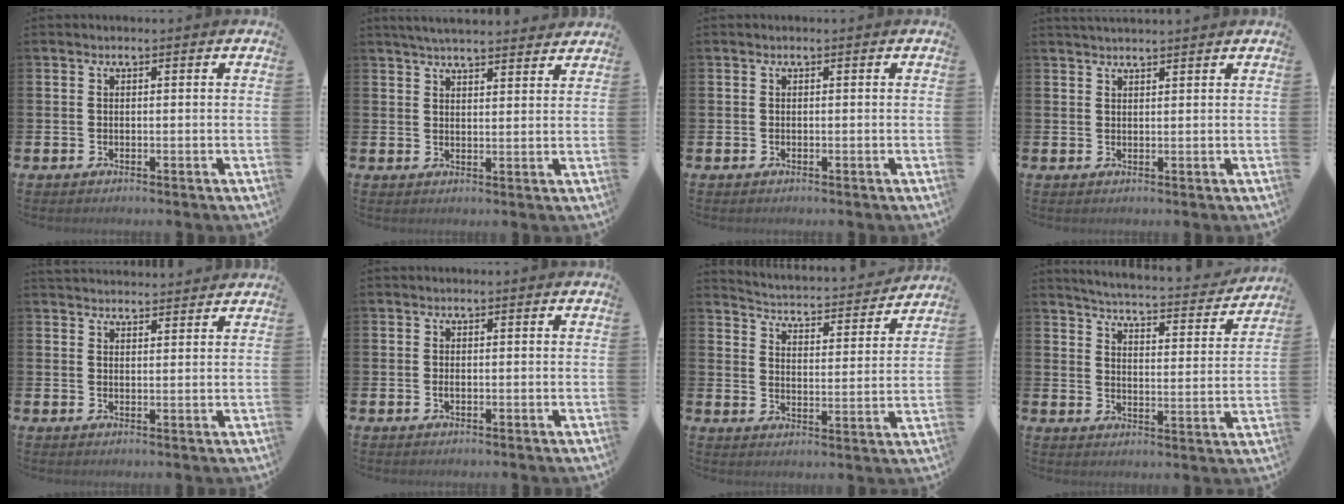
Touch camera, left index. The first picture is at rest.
{"total": 4.3, "force": [4.2, 0.4, 0.9], "torque": [-0.022, -0.018, 0.076]}
{"total": 0.0}
{"total": 1.4, "force": [1.4, -0.1, 0.2], "torque": [-0.002, -0.005, 0.026]}
{"total": 2.6, "force": [2.6, 0.3, -0.2], "torque": [0.000, -0.013, 0.047]}
{"total": 0.5, "force": [0.0, 0.2, 0.5], "torque": [-0.015, 0.003, 0.000]}
{"total": 3.9, "force": [3.8, 0.6, 0.5], "torque": [-0.033, -0.038, 0.058]}
{"total": 4.5, "force": [4.4, 0.3, 1.0], "torque": [-0.034, -0.040, 0.067]}